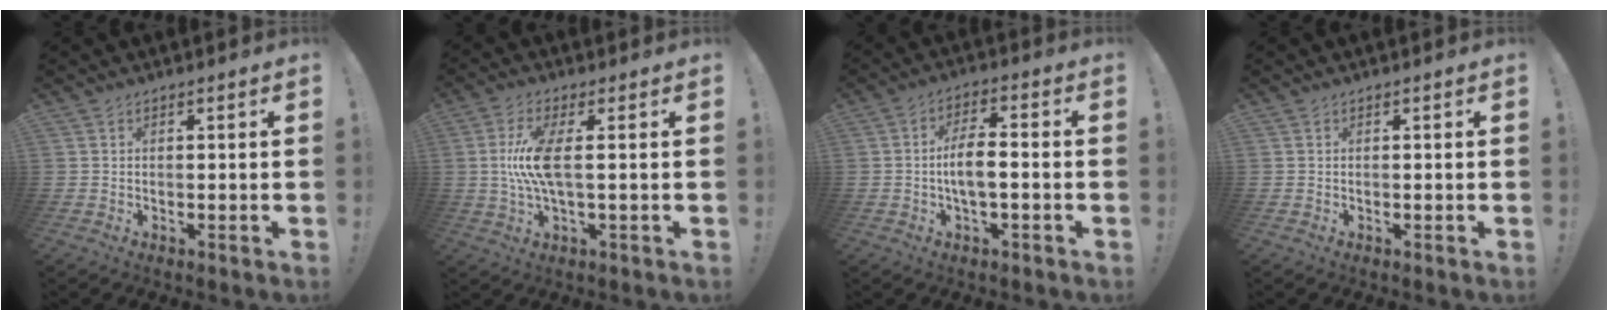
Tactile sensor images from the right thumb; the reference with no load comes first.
{"total": 10.6, "force": [0.7, 2.8, 10.2], "torque": [-0.203, -0.006, 0.008]}
{"total": 7.6, "force": [-1.6, 2.7, 6.9], "torque": [-0.136, 0.010, -0.031]}
{"total": 0.0}